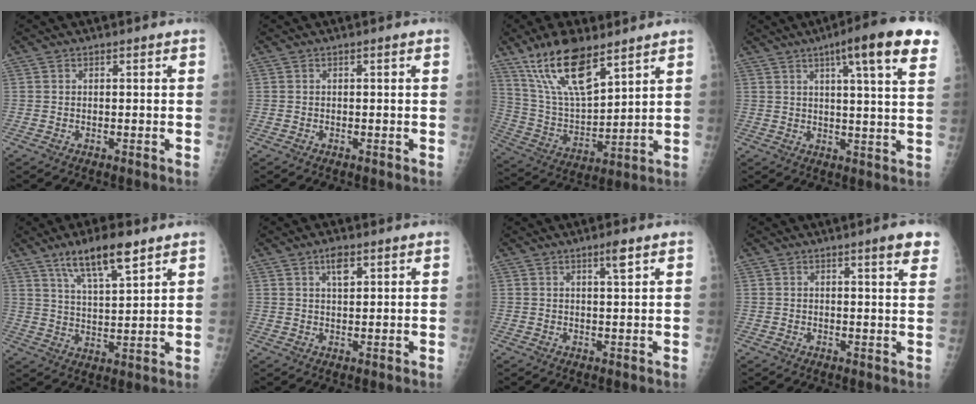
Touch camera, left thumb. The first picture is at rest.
{"total": 0.0}
{"total": 16.0, "force": [10.7, 5.6, 10.5], "torque": [-0.177, -0.048, 0.216]}
{"total": 15.1, "force": [8.3, 1.8, 12.5], "torque": [-0.165, -0.021, 0.101]}
{"total": 10.8, "force": [7.1, 2.7, 7.6], "torque": [-0.125, -0.031, 0.130]}
{"total": 3.2, "force": [1.8, 1.4, 2.2], "torque": [-0.031, -0.007, 0.031]}
{"total": 2.4, "force": [1.5, 0.2, 1.9], "torque": [-0.031, -0.010, 0.025]}
{"total": 5.2, "force": [3.3, 0.6, 4.0], "torque": [-0.040, -0.011, 0.037]}